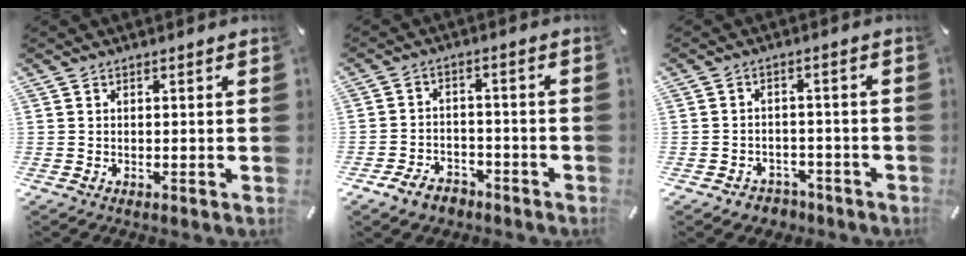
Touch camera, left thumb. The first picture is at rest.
{"total": 6.0, "force": [-4.0, 3.9, 2.0], "torque": [-0.038, 0.025, -0.074]}
{"total": 3.8, "force": [-2.6, 2.7, 0.7], "torque": [-0.017, 0.011, -0.051]}